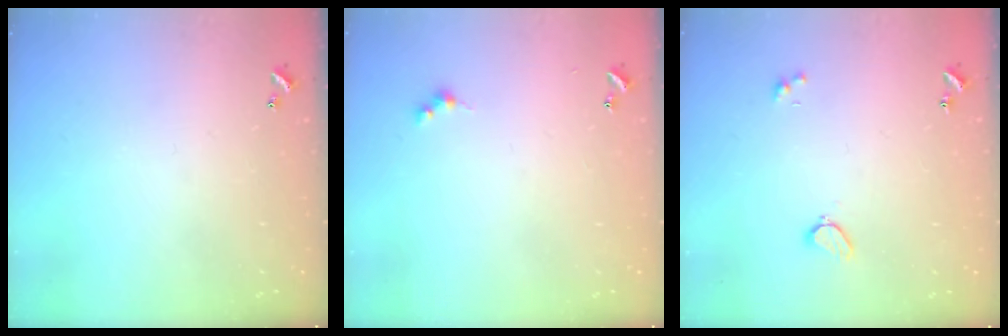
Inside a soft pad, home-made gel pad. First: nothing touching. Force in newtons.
{"total": 2.6, "press": 2.6, "slide": 0.5}
{"total": 1.9, "press": 1.9, "slide": 0.6}